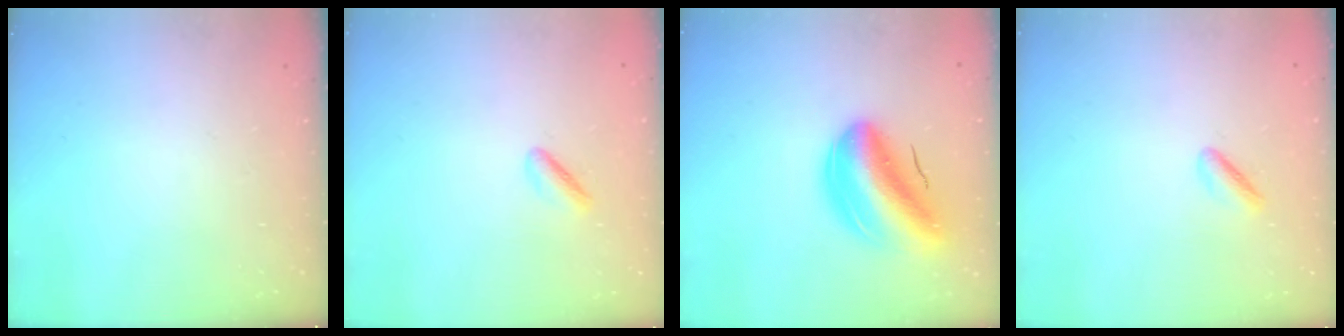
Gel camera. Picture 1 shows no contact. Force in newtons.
{"total": 1.7, "press": 1.4, "slide": 1.0}
{"total": 15.2, "press": 14.6, "slide": 4.3}
{"total": 1.7, "press": 1.4, "slide": 1.0}